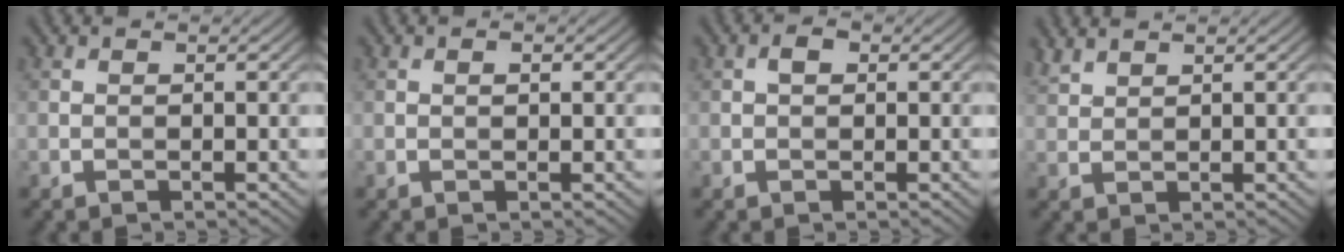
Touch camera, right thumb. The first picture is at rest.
{"total": 0.7, "force": [0.2, 0.3, 0.6], "torque": [-0.007, 0.001, 0.002]}
{"total": 1.4, "force": [0.3, 0.9, 1.0], "torque": [-0.017, 0.003, 0.001]}
{"total": 2.0, "force": [1.8, 0.4, 0.7], "torque": [-0.020, 0.005, 0.045]}